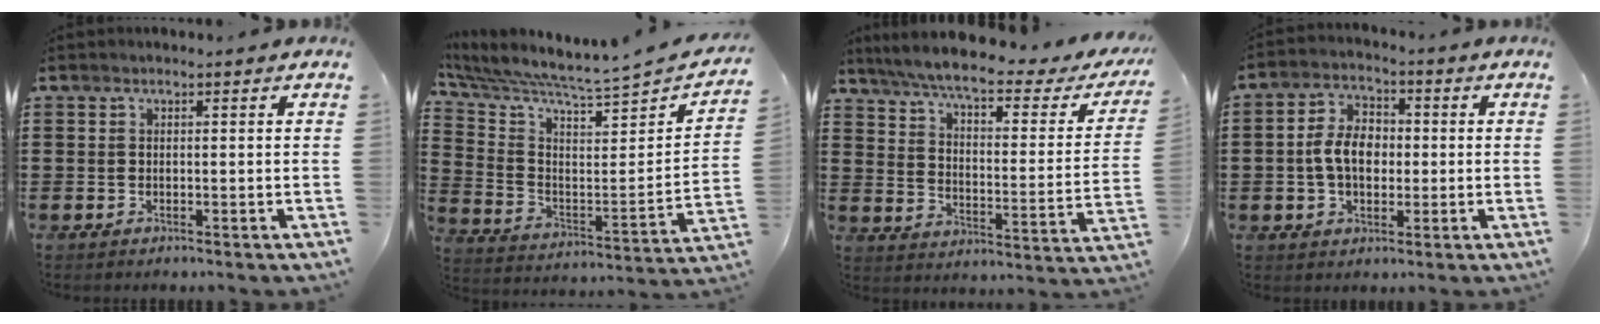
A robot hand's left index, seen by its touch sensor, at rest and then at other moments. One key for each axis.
{"total": 5.0, "fx": 4.6, "fy": -0.7, "fz": 1.8, "tx": -0.064, "ty": -0.063, "tz": 0.067}
{"total": 6.8, "fx": 5.4, "fy": 0.3, "fz": 4.1, "tx": -0.101, "ty": -0.036, "tz": 0.089}
{"total": 6.9, "fx": -0.3, "fy": 4.6, "fz": 5.1, "tx": -0.122, "ty": 0.008, "tz": -0.014}